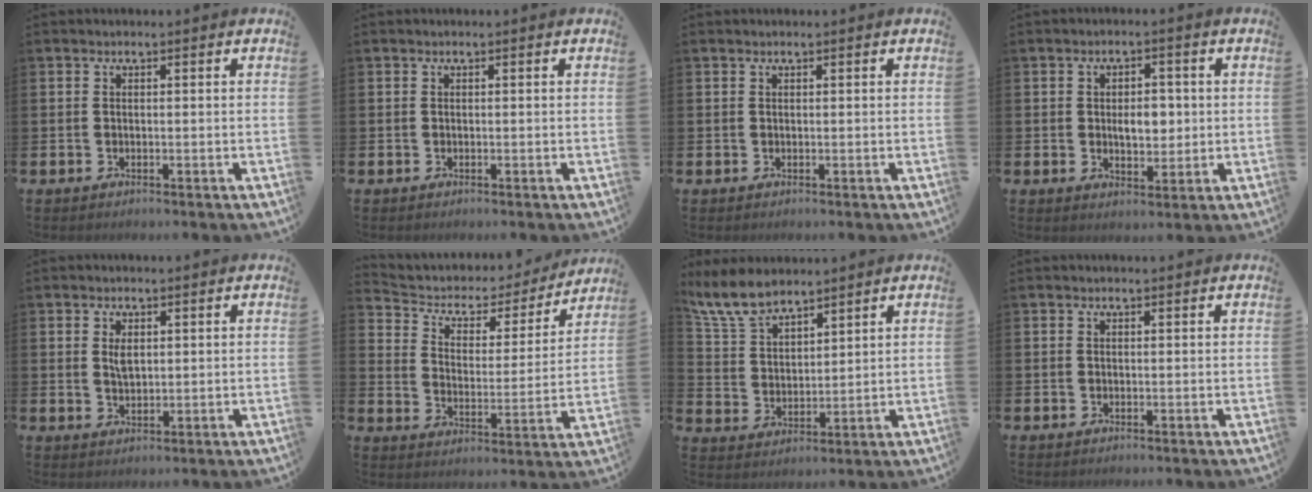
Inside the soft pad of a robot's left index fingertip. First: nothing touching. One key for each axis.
{"total": 0.0}
{"total": 0.0}
{"total": 3.7, "fx": 0.4, "fy": 2.4, "fz": 2.8, "tx": -0.035, "ty": 0.001, "tz": -0.002}
{"total": 1.9, "fx": 1.0, "fy": 1.0, "fz": 1.3, "tx": -0.010, "ty": -0.004, "tz": 0.014}
{"total": 4.8, "fx": 4.0, "fy": 2.5, "fz": 1.0, "tx": -0.047, "ty": -0.033, "tz": 0.058}
{"total": 7.3, "fx": 6.6, "fy": 2.0, "fz": 2.2, "tx": -0.073, "ty": -0.020, "tz": 0.127}
{"total": 0.0}